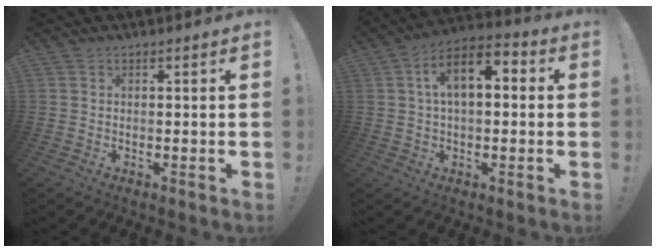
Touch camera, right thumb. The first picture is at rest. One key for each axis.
{"total": 10.7, "fx": 2.5, "fy": 5.8, "fz": 8.6, "tx": -0.142, "ty": 0.007, "tz": 0.046}